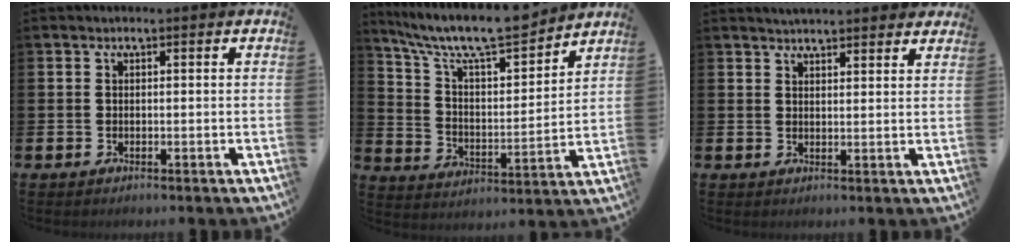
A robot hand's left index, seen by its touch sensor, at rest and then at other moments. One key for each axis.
{"total": 10.2, "fx": 9.4, "fy": 1.8, "fz": 3.7, "tx": -0.101, "ty": -0.067, "tz": 0.160}
{"total": 3.7, "fx": 3.6, "fy": 0.4, "fz": 0.5, "tx": -0.010, "ty": -0.015, "tz": 0.067}